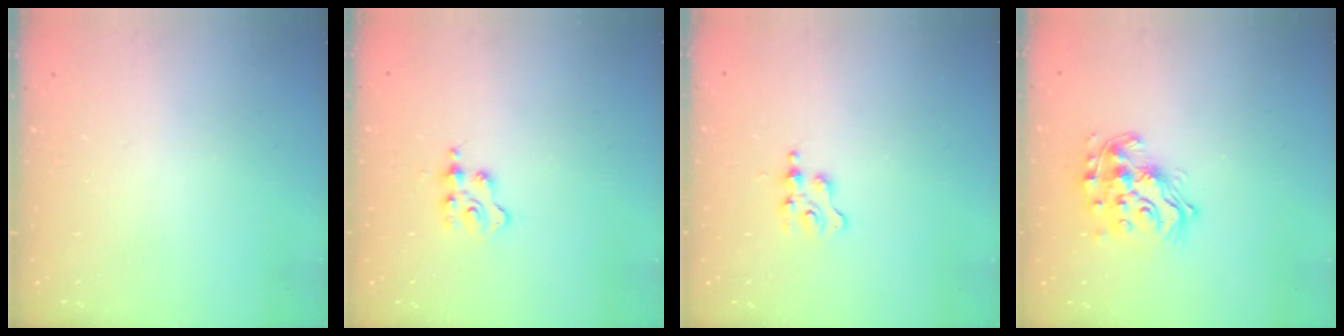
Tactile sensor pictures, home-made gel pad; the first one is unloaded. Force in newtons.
{"total": 2.3, "press": 2.3, "slide": 0.3}
{"total": 2.5, "press": 2.5, "slide": 0.3}
{"total": 15.6, "press": 15.5, "slide": 1.3}